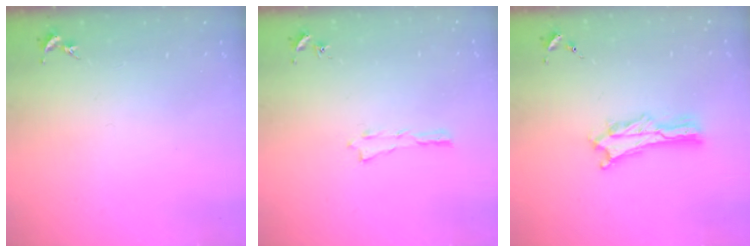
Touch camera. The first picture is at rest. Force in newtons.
{"total": 0.0}
{"total": 2.7, "press": 2.7, "slide": 0.3}